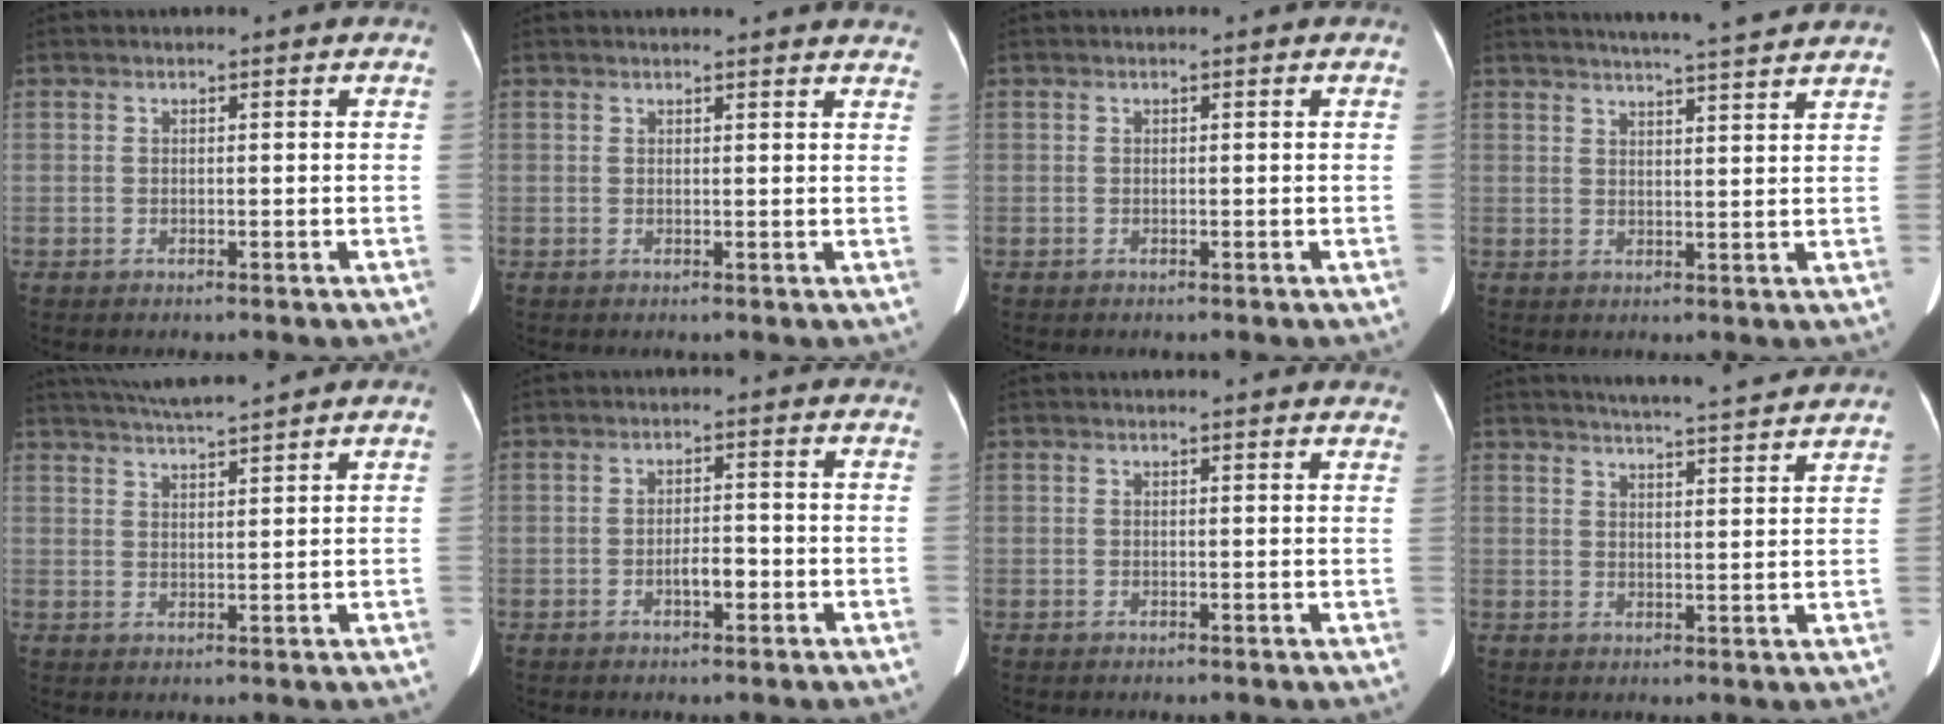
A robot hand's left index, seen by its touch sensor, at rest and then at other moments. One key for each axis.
{"total": 9.3, "fx": 8.9, "fy": 1.0, "fz": 2.2, "tx": -0.009, "ty": -0.013, "tz": 0.075}
{"total": 0.0}
{"total": 10.0, "fx": 9.1, "fy": -0.6, "fz": 4.3, "tx": -0.066, "ty": 0.011, "tz": 0.111}
{"total": 7.2, "fx": 6.6, "fy": -1.2, "fz": 2.6, "tx": -0.051, "ty": 0.014, "tz": 0.112}
{"total": 2.8, "fx": -1.2, "fy": 1.0, "fz": 2.4, "tx": -0.040, "ty": 0.004, "tz": -0.017}
{"total": 6.1, "fx": 5.9, "fy": 0.8, "fz": 1.4, "tx": -0.007, "ty": -0.004, "tz": 0.041}
{"total": 11.9, "fx": 11.2, "fy": -0.1, "fz": 4.3, "tx": -0.067, "ty": 0.011, "tz": 0.140}